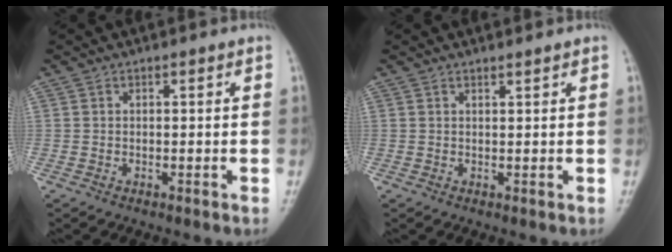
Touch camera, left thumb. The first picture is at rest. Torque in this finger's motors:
{"motor_torque": [-0.16, -0.09, -0.24, 0.08, -0.03]}